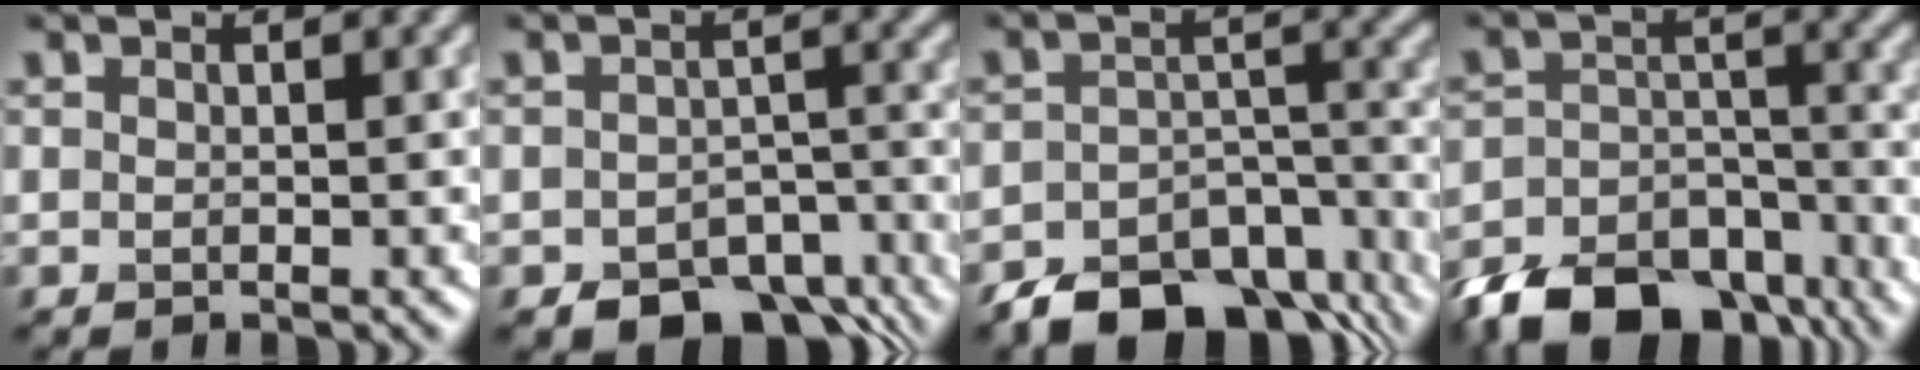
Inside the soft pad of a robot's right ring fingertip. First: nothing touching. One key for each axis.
{"total": 7.8, "fx": -5.6, "fy": 4.2, "fz": 3.5, "tx": -0.034, "ty": -0.021, "tz": -0.081}
{"total": 10.7, "fx": -7.9, "fy": 5.6, "fz": 4.6, "tx": -0.076, "ty": -0.018, "tz": -0.118}
{"total": 13.5, "fx": -10.2, "fy": 6.9, "fz": 5.6, "tx": -0.101, "ty": -0.018, "tz": -0.151}